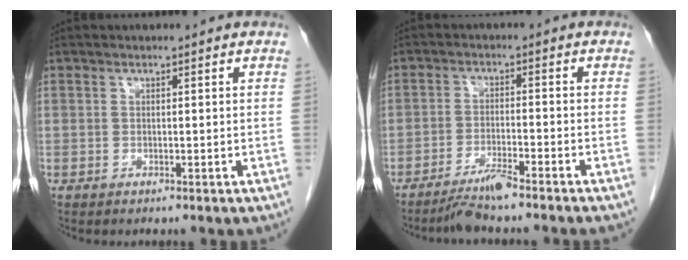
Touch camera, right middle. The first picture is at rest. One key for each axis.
{"total": 4.9, "fx": -4.1, "fy": -0.9, "fz": 2.5, "tx": -0.049, "ty": -0.019, "tz": -0.079}